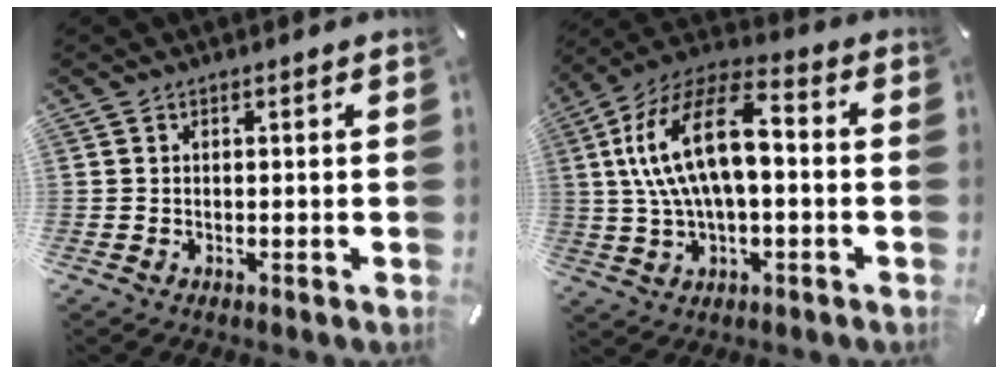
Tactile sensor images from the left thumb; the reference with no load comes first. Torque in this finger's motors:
{"motor_torque": [1.77, 3.24, 1.43, -0.21, 0.78]}